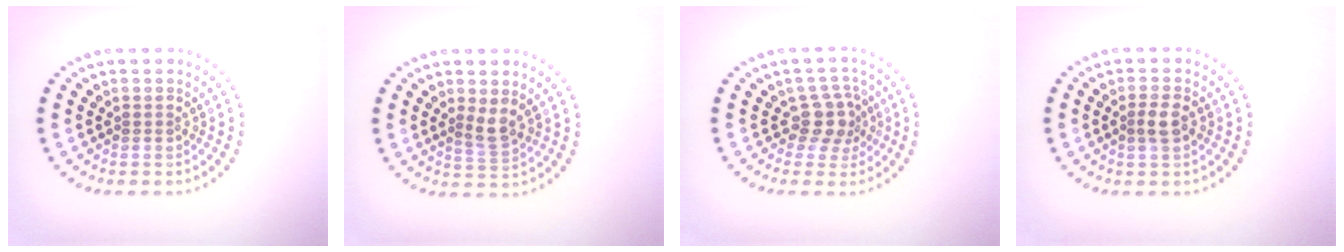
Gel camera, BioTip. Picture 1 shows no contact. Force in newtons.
{"total": 1.7, "press": 1.4, "slide": 0.9}
{"total": 2.8, "press": 2.2, "slide": 1.7}
{"total": 1.8, "press": 1.7, "slide": 0.6}